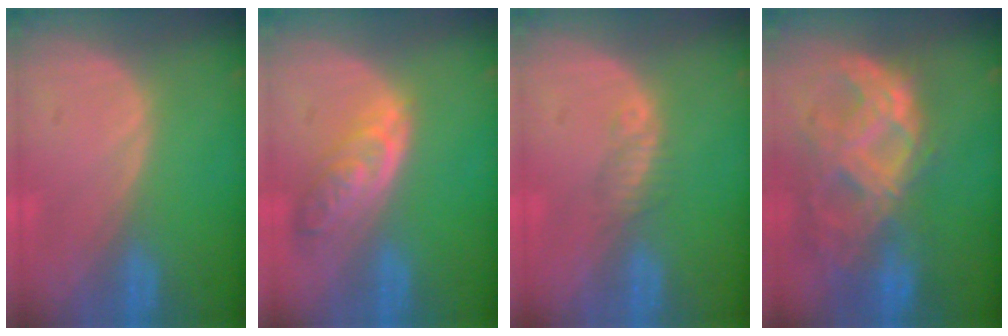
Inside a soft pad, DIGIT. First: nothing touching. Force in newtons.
{"total": 6.1, "press": 5.5, "slide": 2.6}
{"total": 1.8, "press": 1.6, "slide": 0.8}
{"total": 11.3, "press": 9.5, "slide": 6.0}